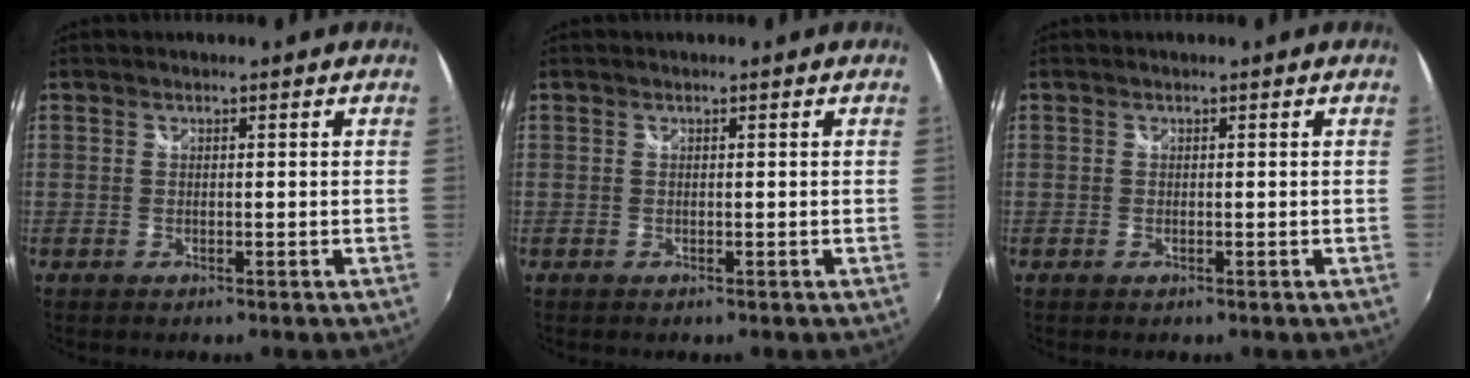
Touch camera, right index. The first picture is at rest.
{"total": 0.0}
{"total": 0.0}